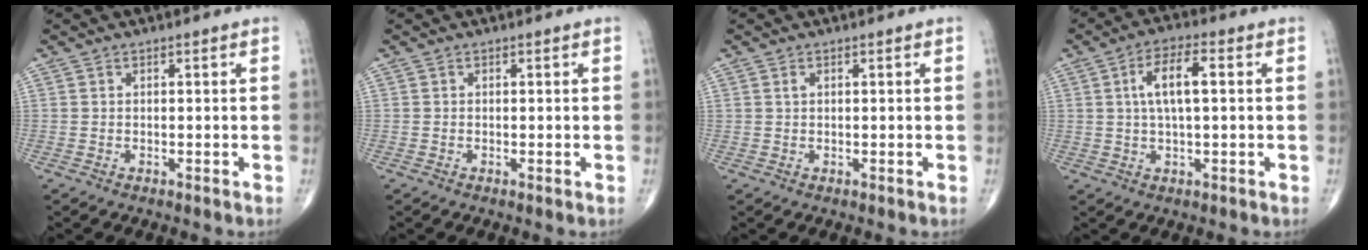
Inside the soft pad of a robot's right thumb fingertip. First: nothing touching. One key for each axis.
{"total": 0.0}
{"total": 0.7, "fx": 0.3, "fy": 0.4, "fz": 0.4, "tx": -0.009, "ty": 0.004, "tz": 0.006}
{"total": 7.5, "fx": 1.3, "fy": 2.6, "fz": 6.9, "tx": -0.131, "ty": 0.014, "tz": 0.021}